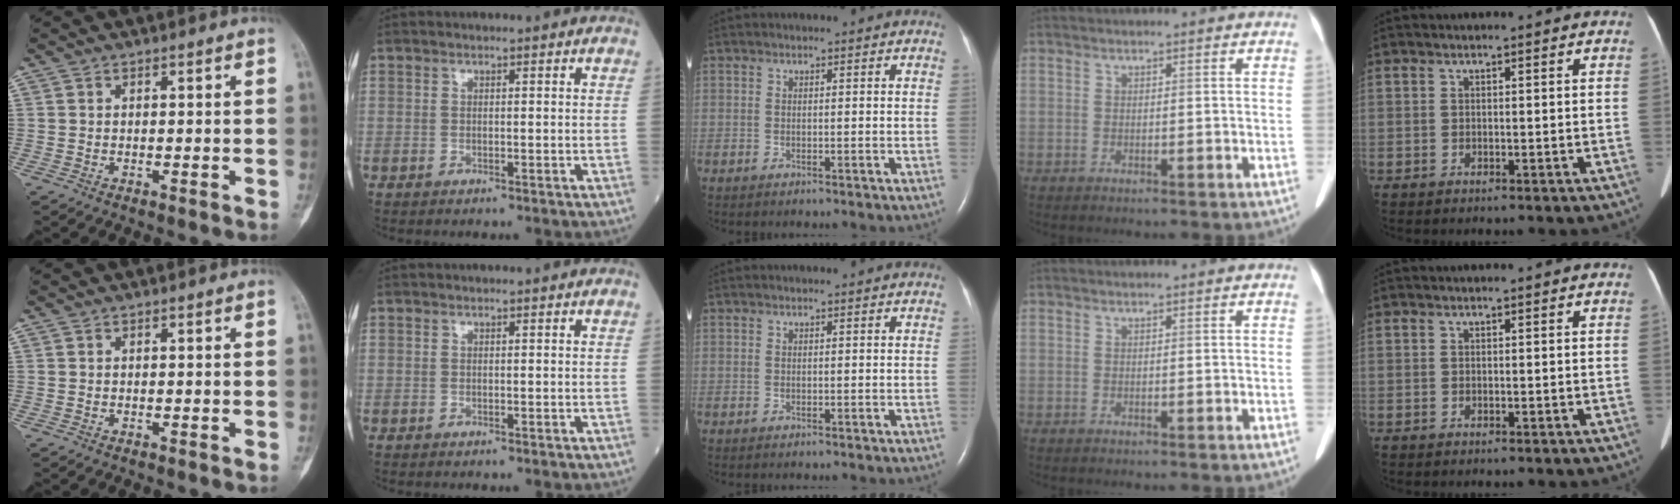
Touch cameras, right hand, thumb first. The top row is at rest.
{}